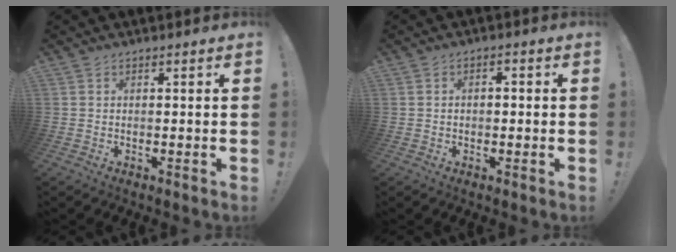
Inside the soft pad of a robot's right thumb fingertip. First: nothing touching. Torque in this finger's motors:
{"motor_torque": [-0.08, -0.08, -0.21, 0.33, -0.04]}